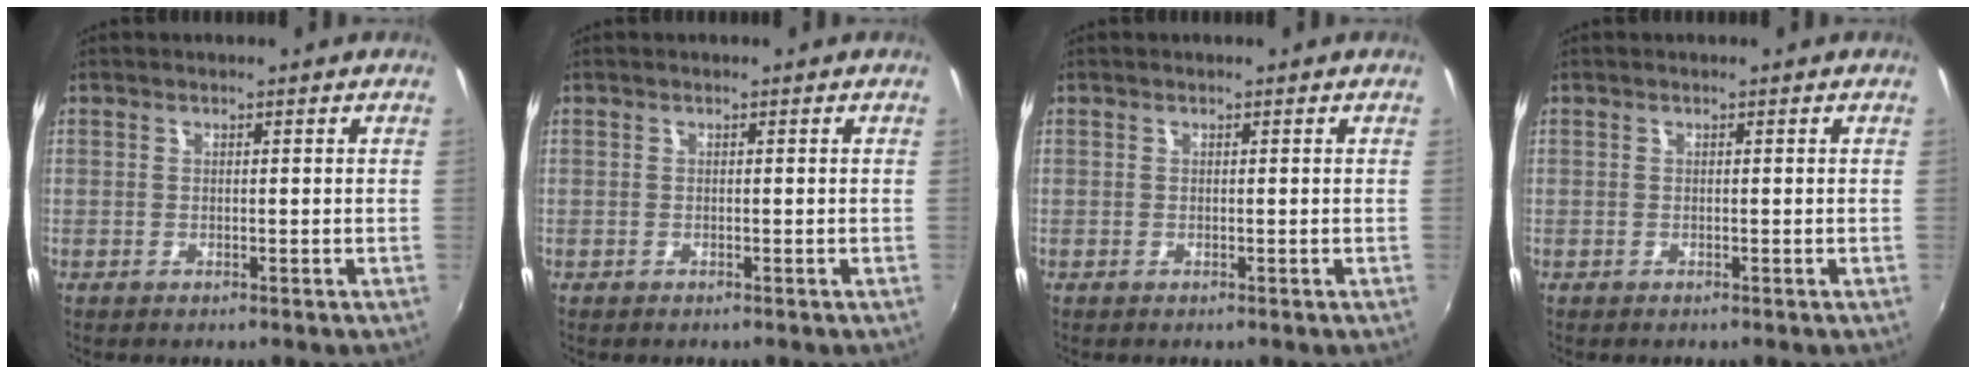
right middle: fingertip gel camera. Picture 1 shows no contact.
{"total": 0.0}
{"total": 0.0}
{"total": 0.0}